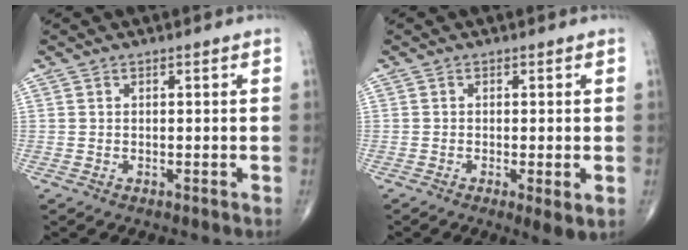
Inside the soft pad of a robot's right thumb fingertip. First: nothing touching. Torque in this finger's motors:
{"motor_torque": [-0.11, -0.07, -0.15, -0.26, -0.02]}